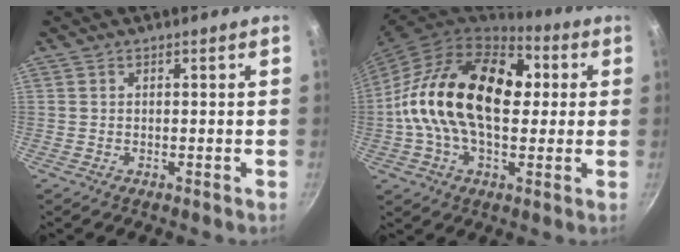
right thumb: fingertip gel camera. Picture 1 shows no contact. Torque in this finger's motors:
{"motor_torque": [-0.62, 1.99, 1.78, -0.97, 0.54]}